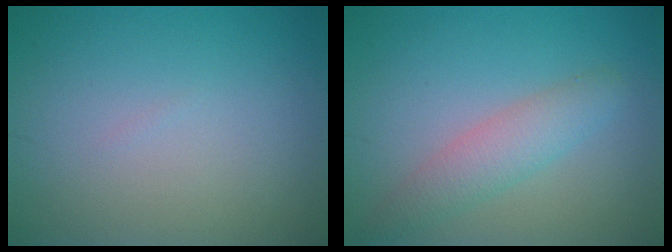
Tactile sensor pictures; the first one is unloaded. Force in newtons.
{"total": 3.0, "press": 2.9, "slide": 0.2}